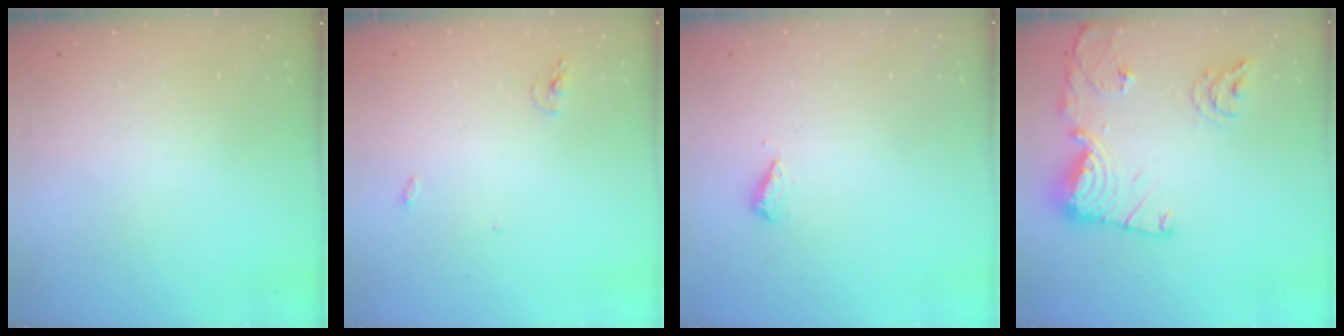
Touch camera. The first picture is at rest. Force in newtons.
{"total": 7.6, "press": 4.3, "slide": 6.2}
{"total": 5.2, "press": 5.2, "slide": 0.5}
{"total": 16.5, "press": 16.5, "slide": 1.7}